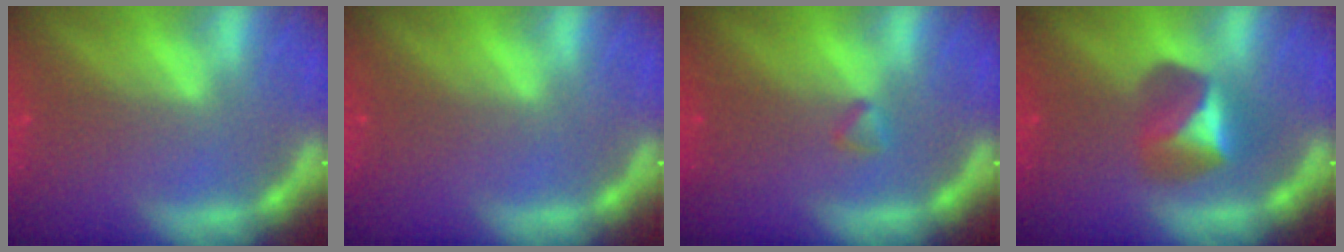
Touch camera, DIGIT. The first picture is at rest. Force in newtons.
{"total": 0.0}
{"total": 0.9}
{"total": 3.9}